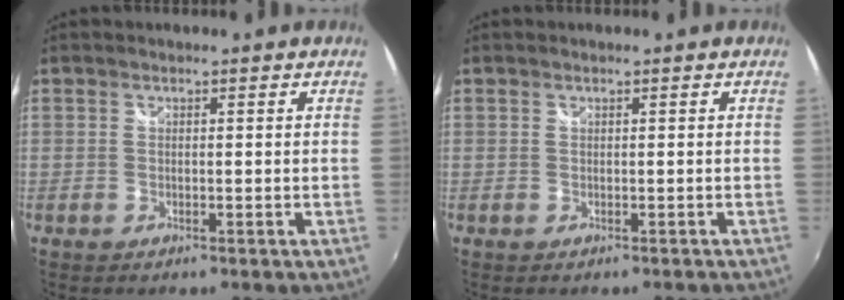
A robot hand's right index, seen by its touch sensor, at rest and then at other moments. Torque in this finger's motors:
{"motor_torque": [-0.79, -0.40, -0.54, -0.08]}